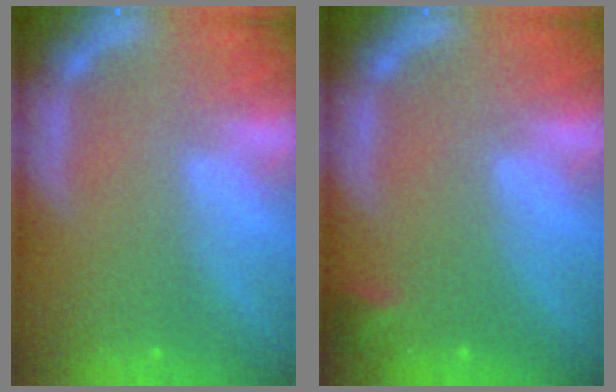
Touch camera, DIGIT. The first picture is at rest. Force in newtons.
{"total": 1.4}